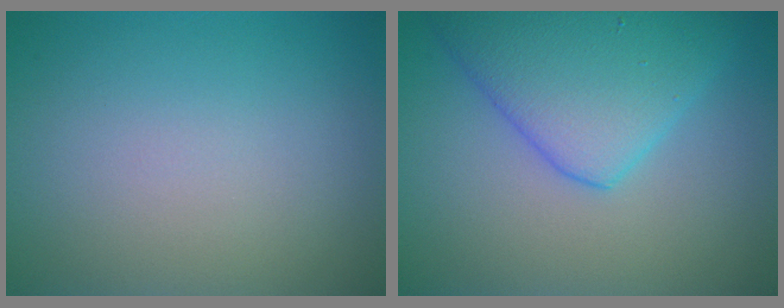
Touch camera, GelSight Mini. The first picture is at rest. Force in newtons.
{"total": 6.6, "press": 6.6, "slide": 0.3}